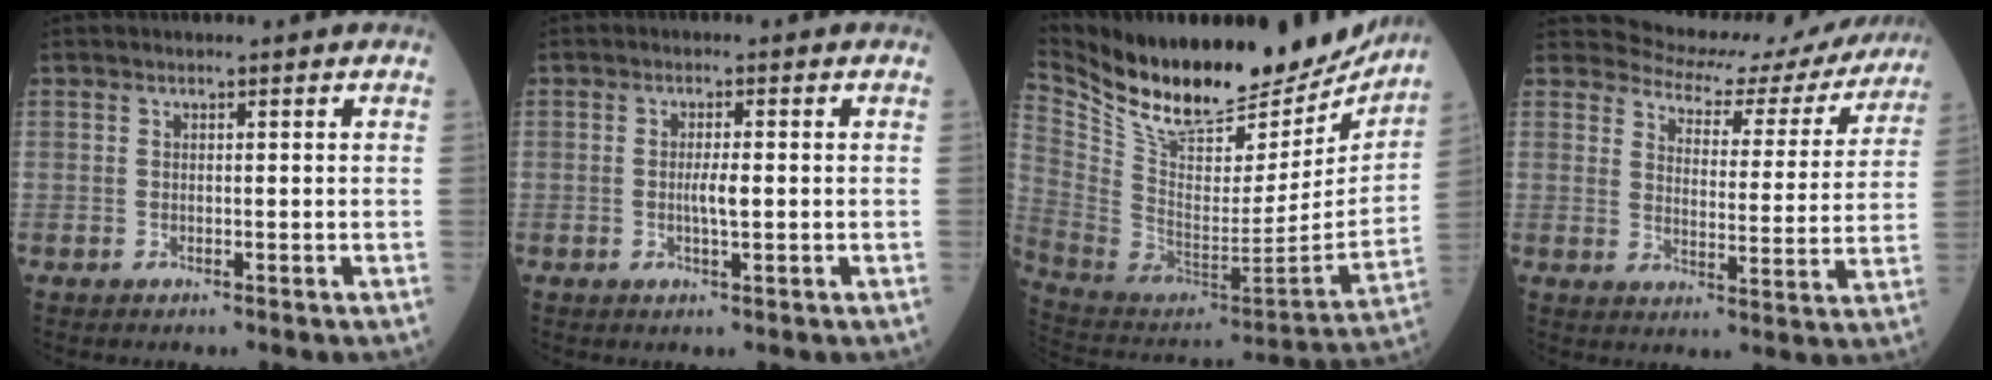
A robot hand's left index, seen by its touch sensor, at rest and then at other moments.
{"total": 2.3, "force": [-0.4, 0.2, 2.2], "torque": [-0.042, -0.005, -0.008]}
{"total": 27.7, "force": [23.0, 9.3, 12.3], "torque": [-0.232, -0.026, 0.355]}
{"total": 15.3, "force": [14.3, 4.9, 2.4], "torque": [-0.010, -0.027, 0.151]}